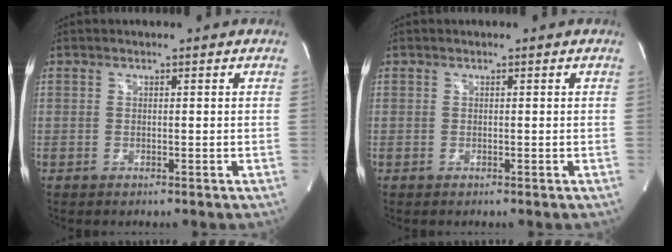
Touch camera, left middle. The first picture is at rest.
{"total": 0.0}